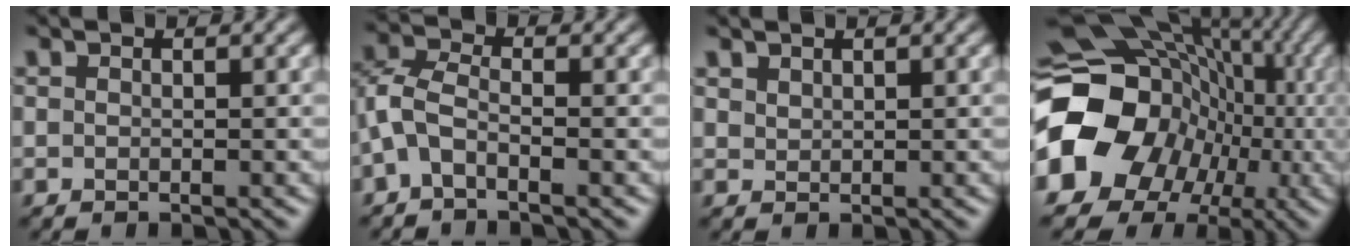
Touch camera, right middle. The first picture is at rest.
{"total": 2.9, "force": [-1.4, 1.4, 2.1], "torque": [-0.060, 0.007, -0.038]}
{"total": 1.0, "force": [0.9, 0.0, -0.4], "torque": [0.001, 0.001, 0.024]}
{"total": 13.7, "force": [-2.2, 11.8, 6.5], "torque": [-0.156, -0.016, -0.044]}